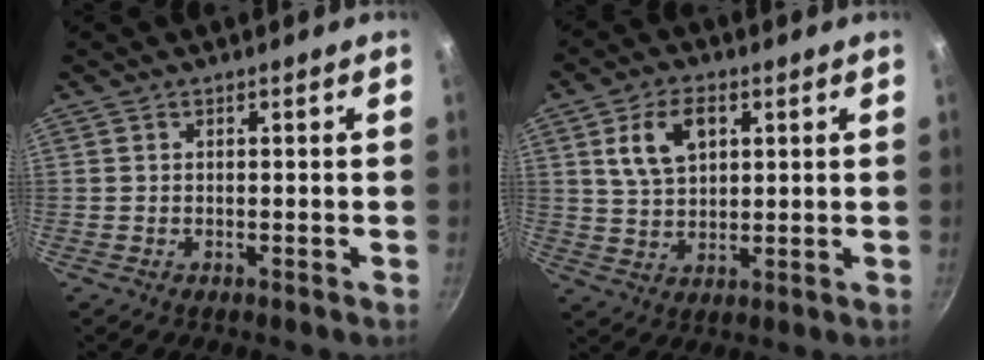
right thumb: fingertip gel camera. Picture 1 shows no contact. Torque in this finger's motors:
{"motor_torque": [0.05, 0.13, 0.10, -0.33, 0.14]}